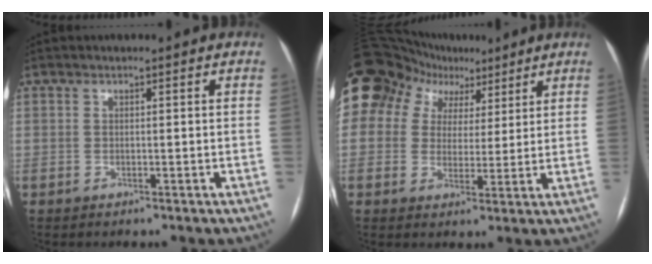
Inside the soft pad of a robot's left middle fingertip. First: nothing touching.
{"total": 14.5, "force": [8.0, 10.9, 5.2], "torque": [-0.100, 0.069, 0.133]}